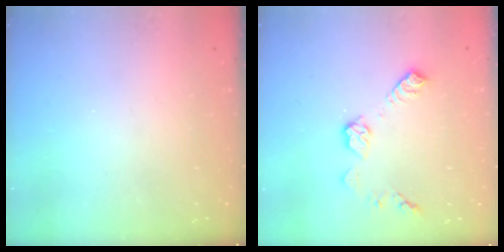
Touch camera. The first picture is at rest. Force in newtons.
{"total": 9.0, "press": 9.0, "slide": 0.3}